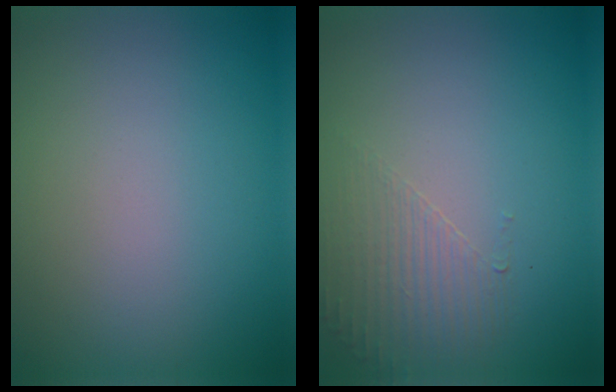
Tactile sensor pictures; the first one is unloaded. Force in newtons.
{"total": 1.6, "press": 0.7, "slide": 1.4}